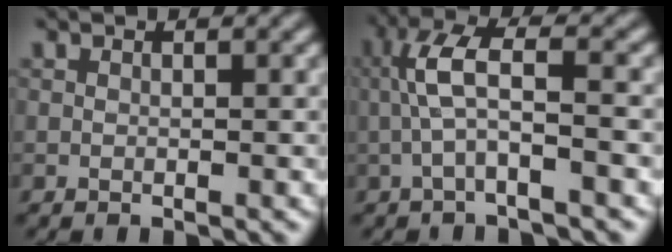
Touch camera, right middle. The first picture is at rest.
{"total": 4.1, "force": [-0.8, 0.7, 3.9], "torque": [-0.087, 0.024, -0.016]}